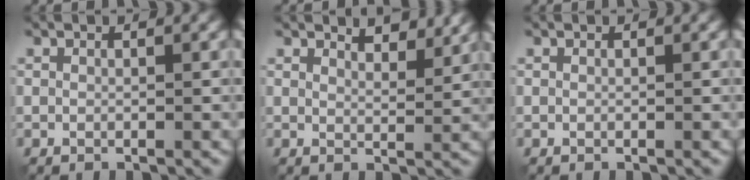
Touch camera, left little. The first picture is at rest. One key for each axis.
{"total": 3.2, "fx": 2.9, "fy": 0.7, "fz": 1.3, "tx": -0.023, "ty": -0.004, "tz": 0.037}
{"total": 0.0}